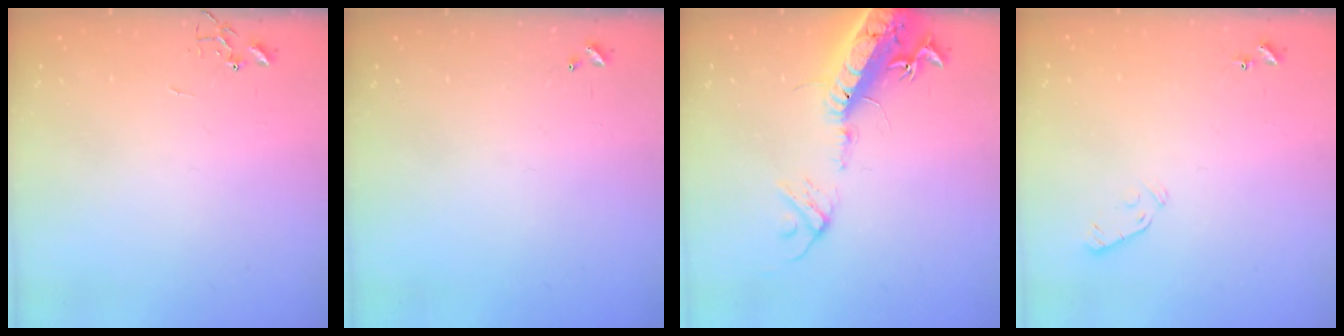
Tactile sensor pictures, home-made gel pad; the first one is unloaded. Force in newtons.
{"total": 0.0}
{"total": 20.7, "press": 20.1, "slide": 4.8}
{"total": 3.9, "press": 3.8, "slide": 0.7}